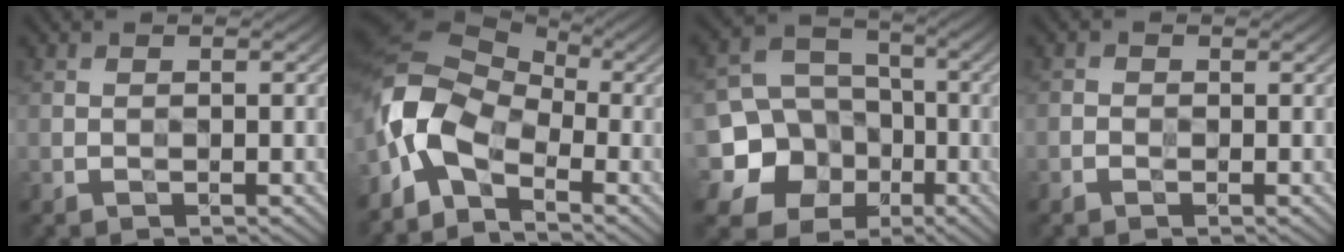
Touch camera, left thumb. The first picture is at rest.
{"total": 10.1, "force": [-3.9, 5.8, 7.3], "torque": [-0.165, 0.002, -0.100]}
{"total": 13.5, "force": [-4.5, 11.9, 4.4], "torque": [-0.134, -0.022, -0.105]}
{"total": 0.6, "force": [-0.3, 0.6, 0.0], "torque": [0.001, -0.003, -0.011]}